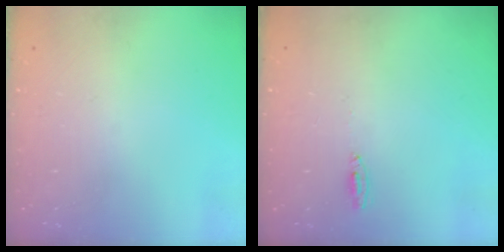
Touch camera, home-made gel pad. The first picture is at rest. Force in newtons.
{"total": 4.2, "press": 2.6, "slide": 3.3}